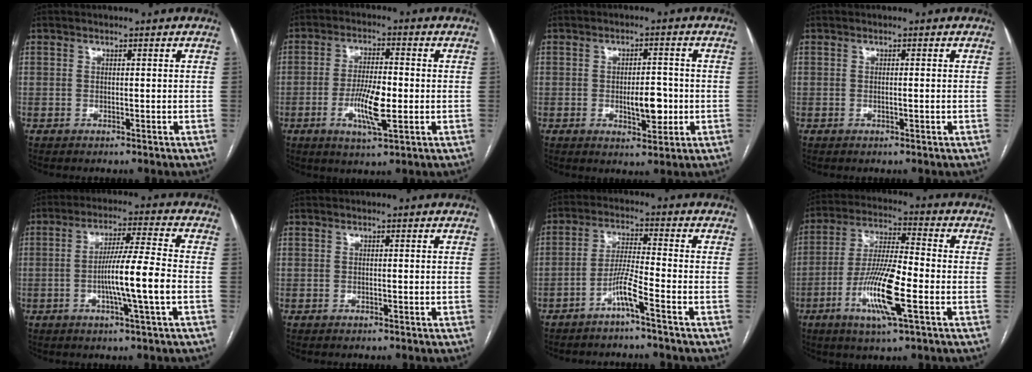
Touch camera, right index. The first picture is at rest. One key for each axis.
{"total": 8.0, "fx": -1.9, "fy": 1.7, "fz": 7.6, "tx": -0.145, "ty": -0.003, "tz": -0.034}
{"total": 5.7, "fx": -1.0, "fy": 2.1, "fz": 5.2, "tx": -0.079, "ty": -0.001, "tz": -0.009}
{"total": 0.8, "fx": -0.2, "fy": 0.0, "fz": 0.8, "tx": -0.015, "ty": 0.000, "tz": -0.001}
{"total": 9.7, "fx": -2.2, "fy": -0.8, "fz": 9.4, "tx": -0.167, "ty": -0.001, "tz": -0.041}
{"total": 0.0}
{"total": 4.8, "fx": -3.0, "fy": -0.8, "fz": 3.7, "tx": -0.076, "ty": 0.005, "tz": -0.062}
{"total": 12.7, "fx": -4.3, "fy": 1.4, "fz": 11.8, "tx": -0.232, "ty": -0.010, "tz": -0.081}